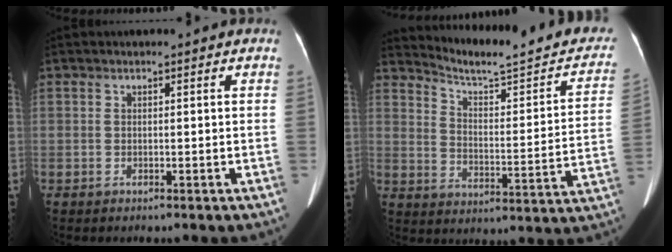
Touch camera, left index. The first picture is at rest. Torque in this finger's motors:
{"motor_torque": [0.27, -0.86, 0.00, 0.00]}